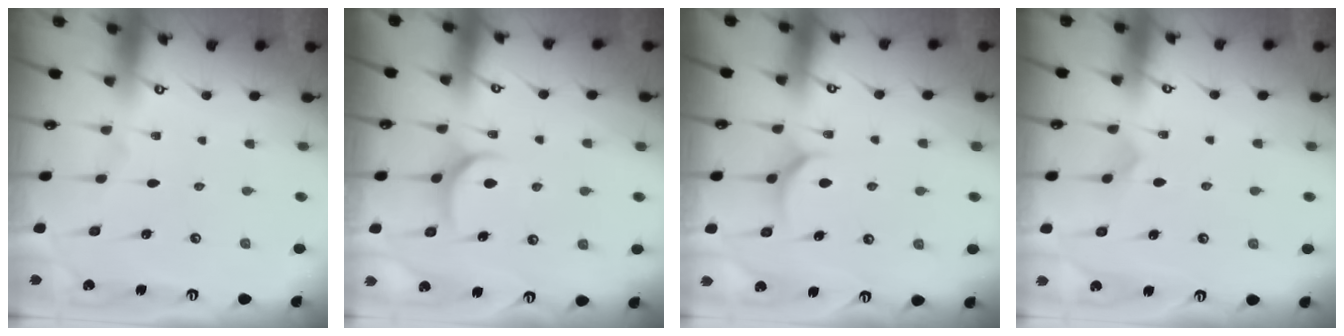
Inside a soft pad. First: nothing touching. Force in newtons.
{"total": 6.1, "press": 6.1, "slide": 0.7}
{"total": 5.4, "press": 5.3, "slide": 0.7}
{"total": 4.6, "press": 4.6, "slide": 0.4}